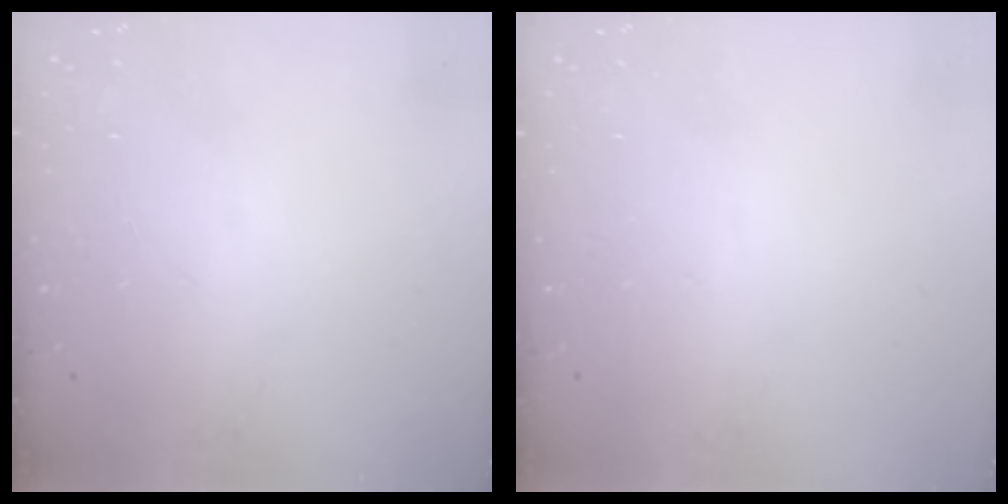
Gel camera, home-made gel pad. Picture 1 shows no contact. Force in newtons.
{"total": 0.0}